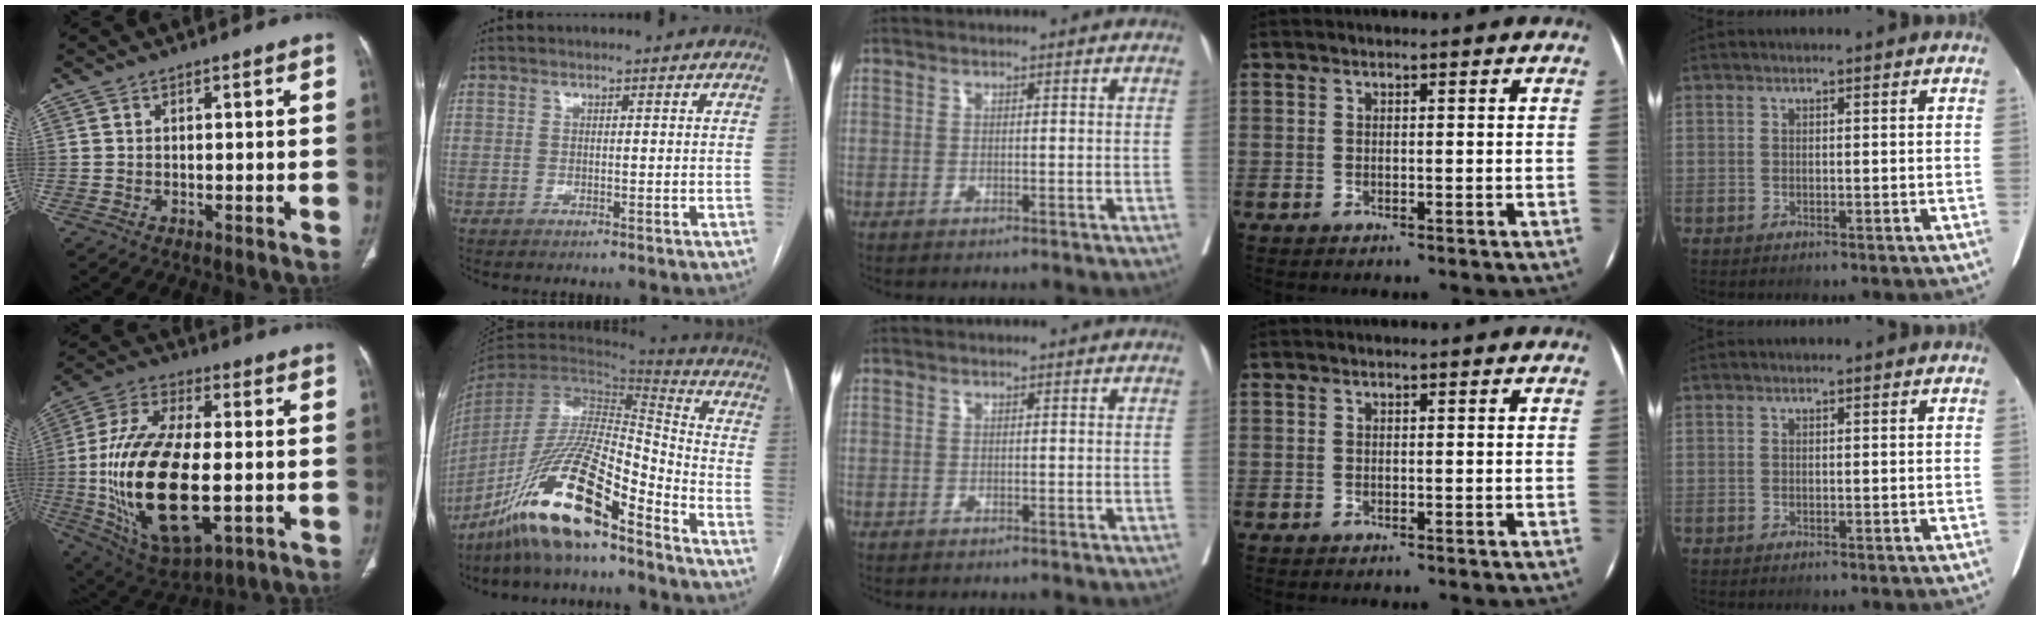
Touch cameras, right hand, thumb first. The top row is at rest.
{"thumb": {"total": 26.2, "force": [-3.2, 12.5, 22.8], "torque": [-0.455, -0.005, -0.037]}, "index": {"total": 18.7, "force": [-13.0, 2.7, 13.2], "torque": [-0.272, -0.020, -0.243]}}